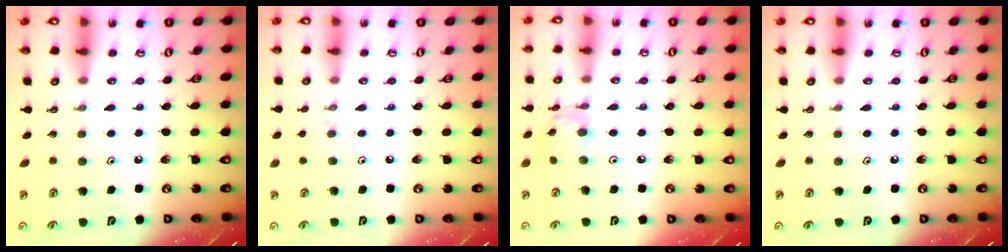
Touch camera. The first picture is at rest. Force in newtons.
{"total": 2.4, "press": 2.3, "slide": 0.5}
{"total": 10.9, "press": 10.9, "slide": 1.0}
{"total": 0.0}